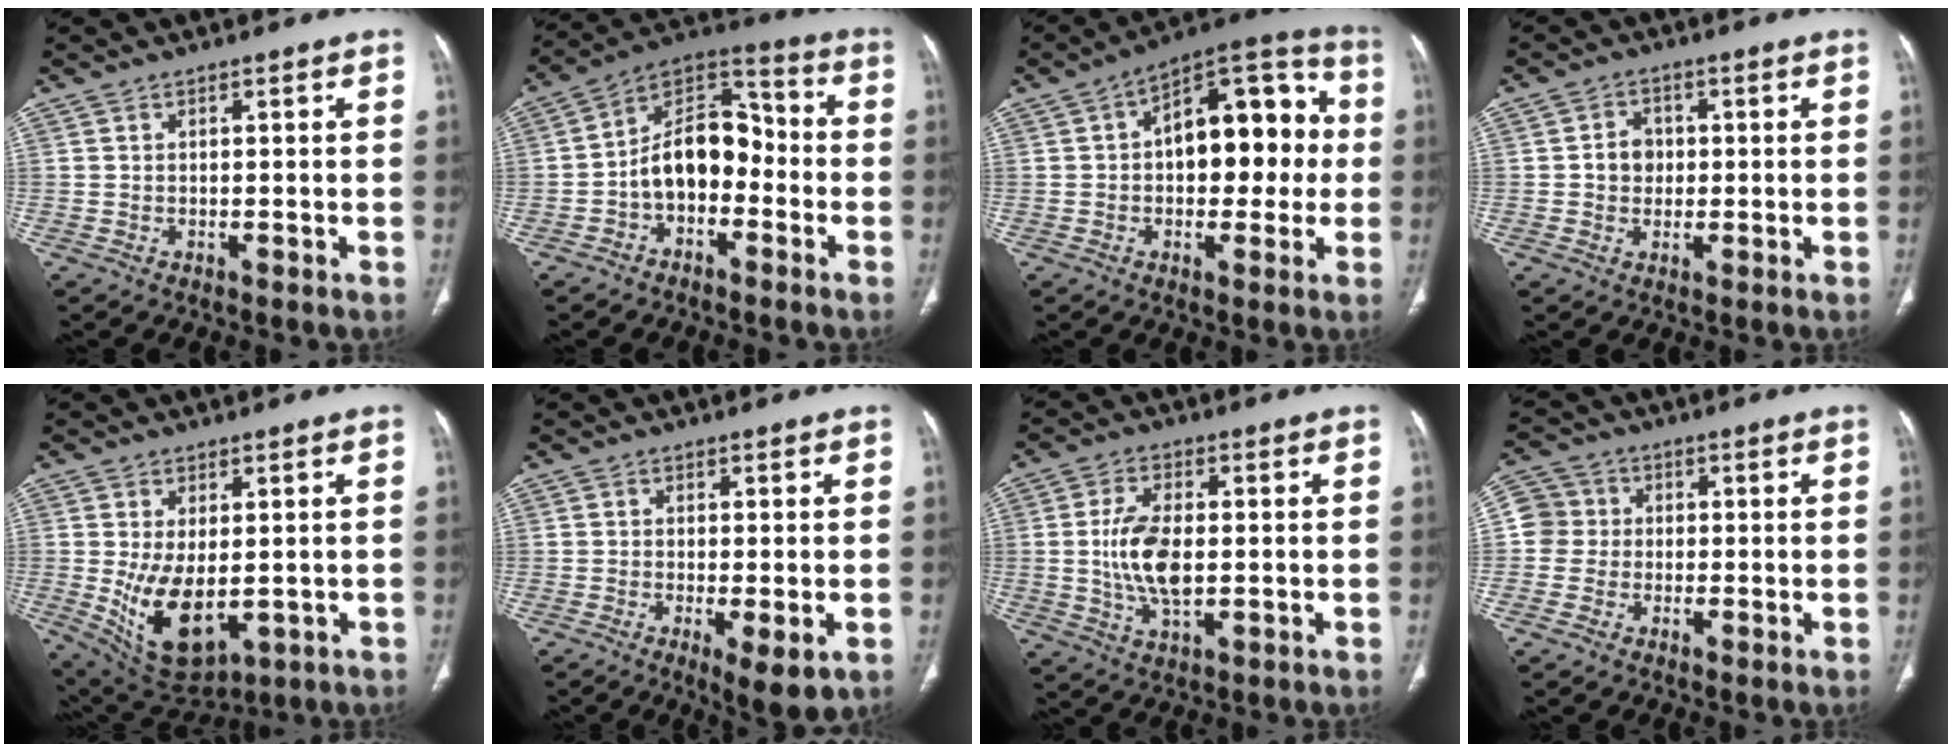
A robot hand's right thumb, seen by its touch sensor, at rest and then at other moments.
{"total": 13.1, "force": [-2.9, 8.7, 9.4], "torque": [-0.125, 0.057, -0.063]}
{"total": 18.9, "force": [1.2, 10.7, 15.5], "torque": [-0.172, 0.045, 0.012]}
{"total": 4.1, "force": [0.1, 3.6, 2.0], "torque": [-0.013, 0.007, -0.003]}
{"total": 12.0, "force": [-1.4, 6.7, 9.8], "torque": [-0.162, -0.018, 0.006]}
{"total": 6.2, "force": [-2.1, 1.8, 5.6], "torque": [-0.090, -0.017, -0.030]}
{"total": 9.9, "force": [-0.2, 5.1, 8.5], "torque": [-0.168, -0.002, -0.001]}
{"total": 6.3, "force": [-0.4, 6.2, 1.3], "torque": [-0.005, 0.014, -0.016]}